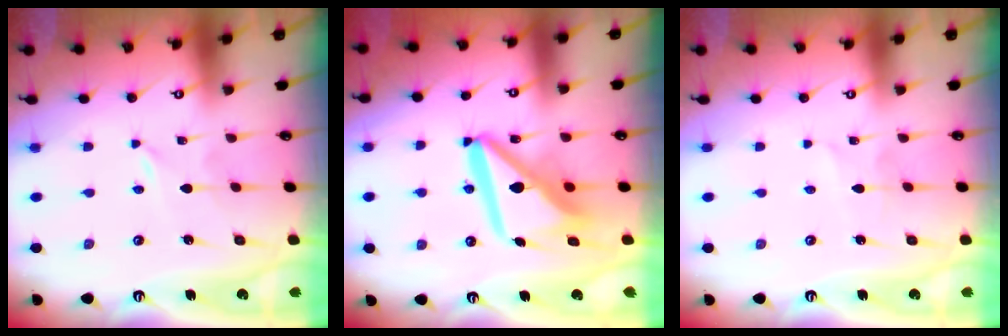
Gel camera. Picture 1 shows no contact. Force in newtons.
{"total": 14.6, "press": 14.5, "slide": 1.9}
{"total": 1.7, "press": 1.6, "slide": 0.2}